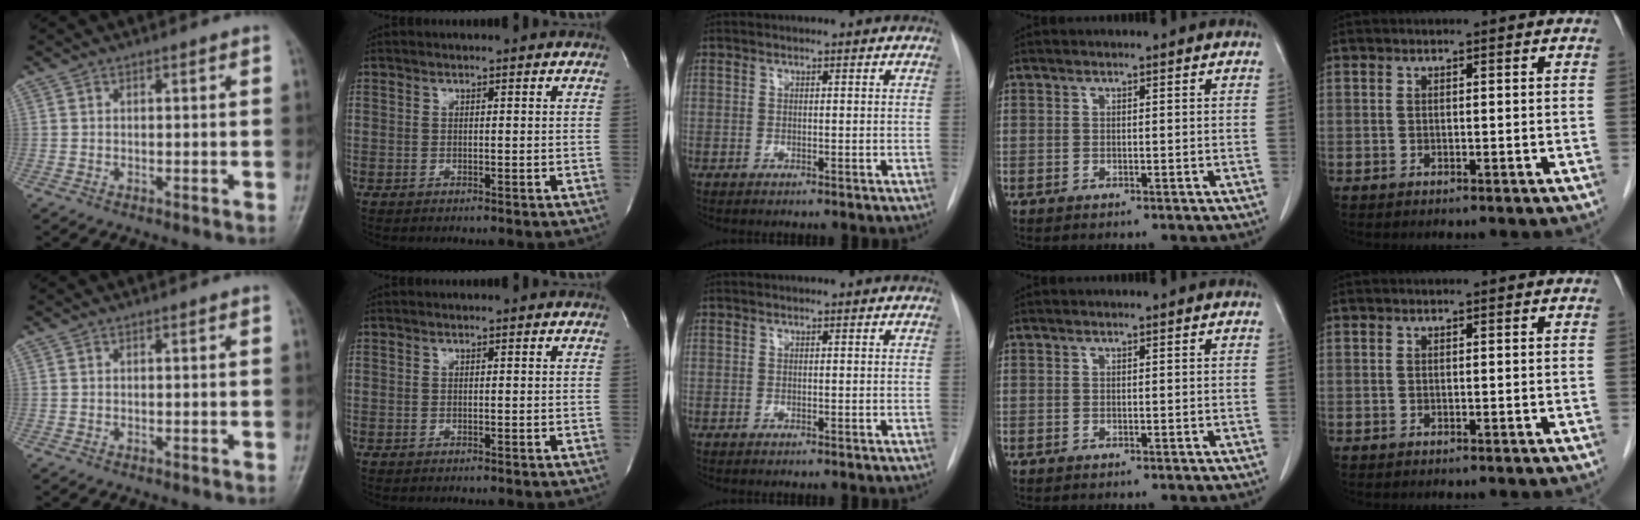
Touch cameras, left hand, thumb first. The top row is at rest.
{}